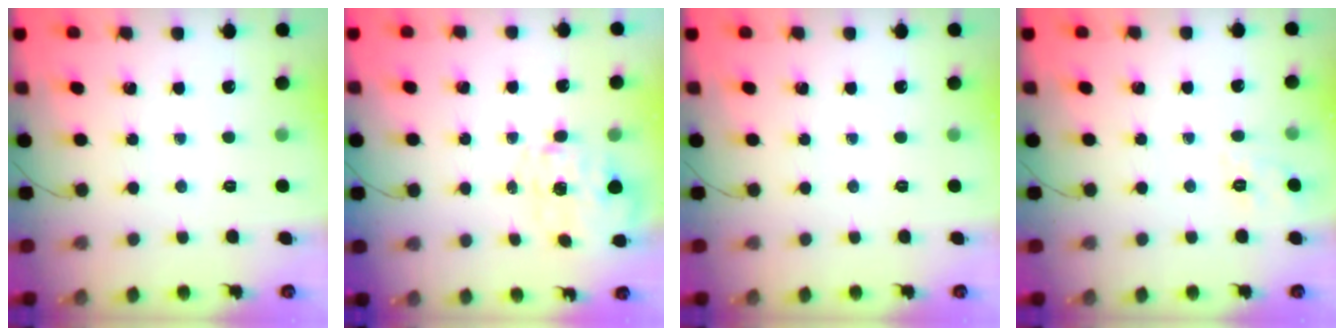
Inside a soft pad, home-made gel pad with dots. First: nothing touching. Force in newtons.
{"total": 8.1, "press": 8.1, "slide": 0.7}
{"total": 0.0}
{"total": 1.7, "press": 0.1, "slide": 1.7}